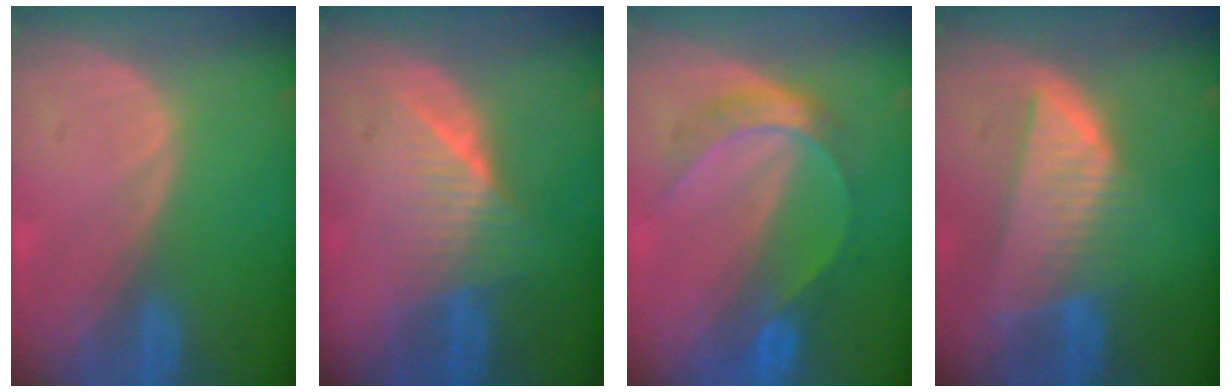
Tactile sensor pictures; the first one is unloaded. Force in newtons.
{"total": 6.3, "press": 5.9, "slide": 2.0}
{"total": 5.6, "press": 5.6, "slide": 0.2}
{"total": 8.4, "press": 7.4, "slide": 4.0}